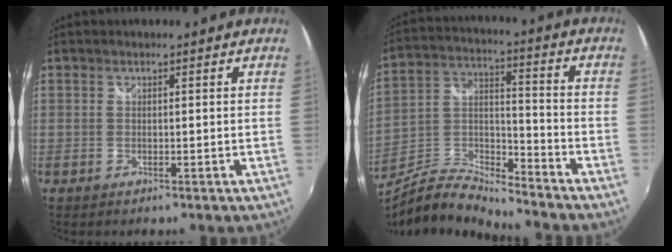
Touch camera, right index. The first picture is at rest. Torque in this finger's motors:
{"motor_torque": [0.27, -0.47, 0.03, 0.00]}